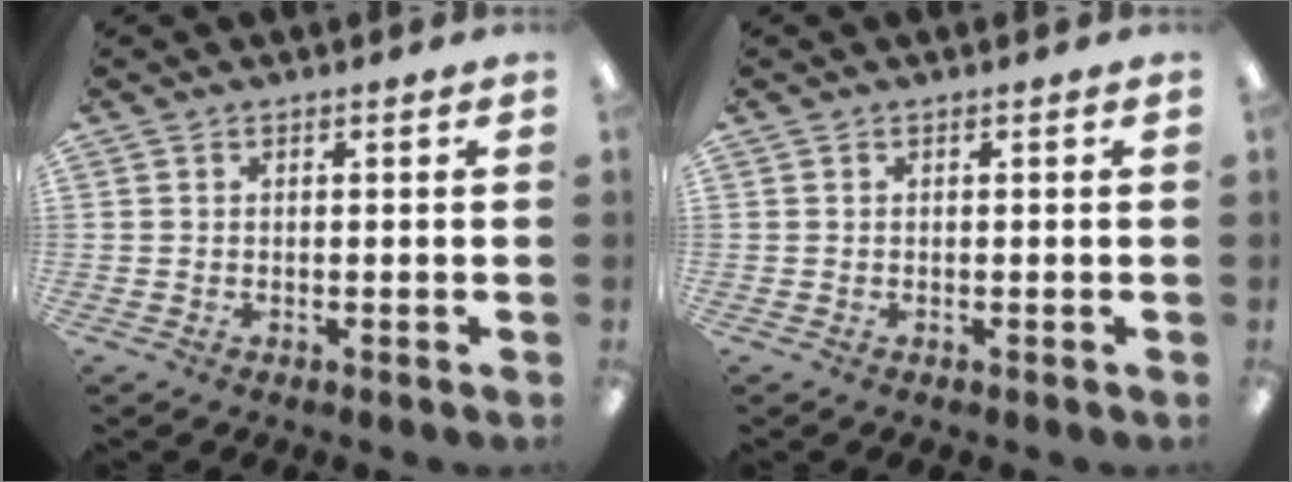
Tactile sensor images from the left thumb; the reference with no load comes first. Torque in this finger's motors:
{"motor_torque": [0.00, 0.00, 0.01, 0.01, 0.00]}